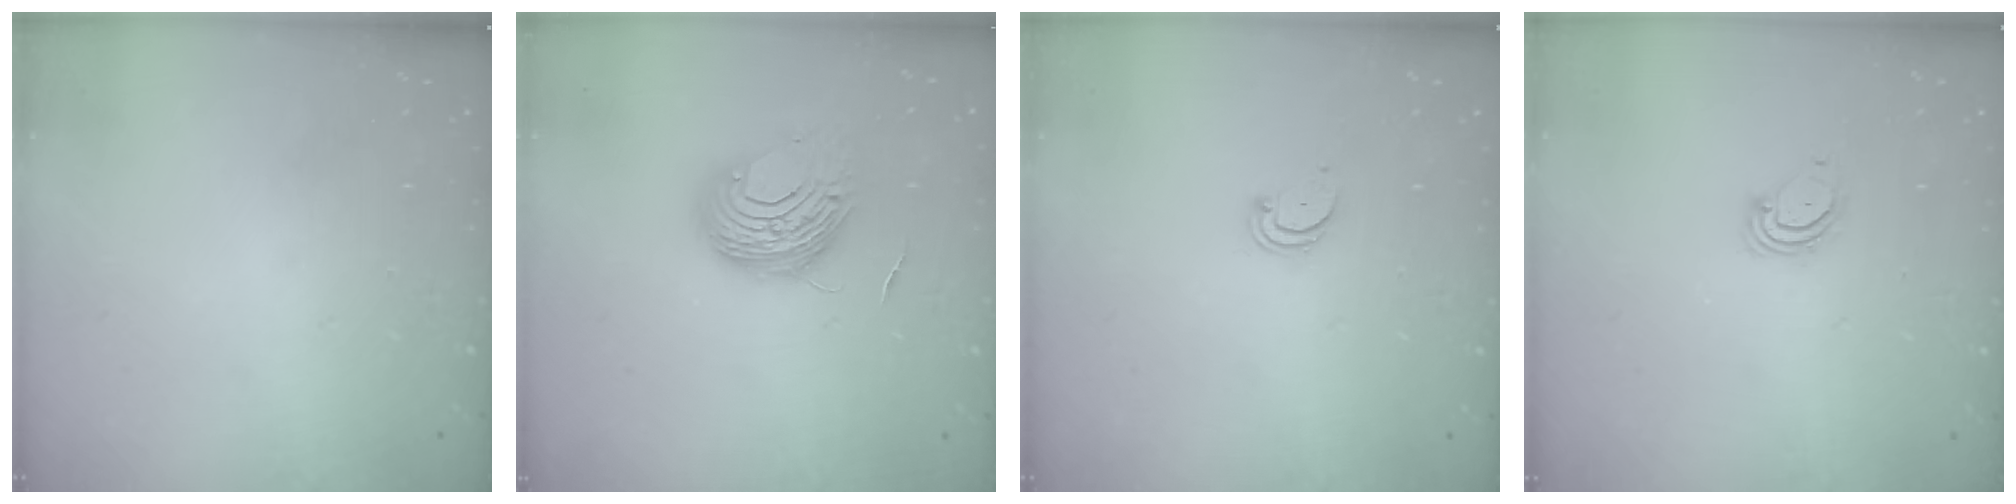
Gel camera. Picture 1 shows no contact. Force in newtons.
{"total": 11.0, "press": 11.0, "slide": 0.2}
{"total": 1.8, "press": 1.8, "slide": 0.2}
{"total": 3.1, "press": 3.1, "slide": 0.3}